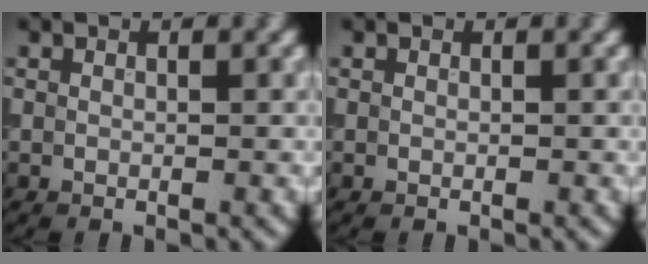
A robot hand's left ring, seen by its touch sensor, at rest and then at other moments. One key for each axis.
{"total": 0.0}